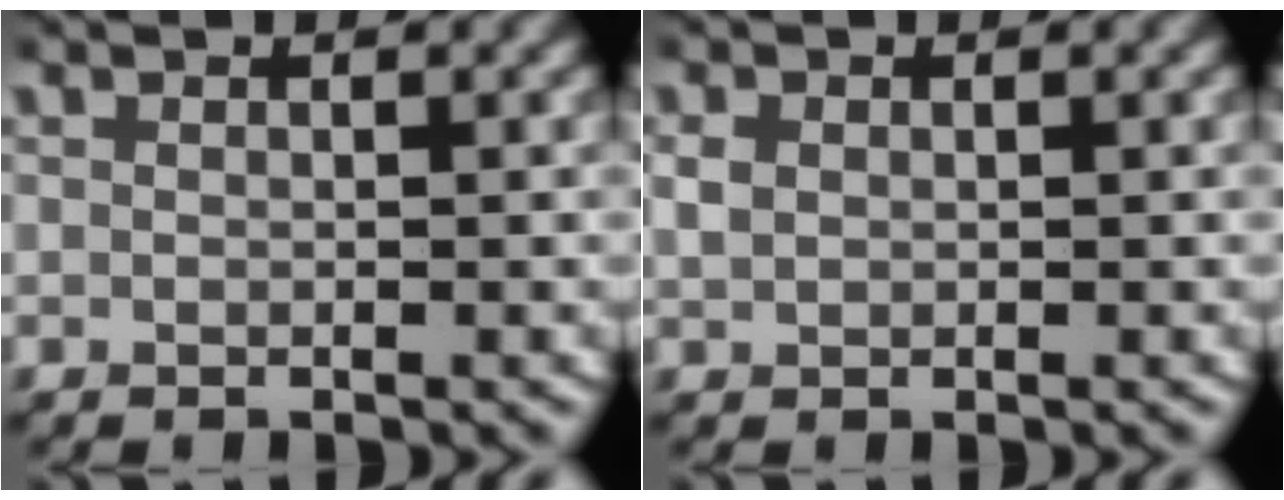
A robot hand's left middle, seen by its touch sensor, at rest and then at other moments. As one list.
[{"total": 1.3, "force": [0.2, 1.1, 0.6], "torque": [-0.018, 0.001, 0.008]}]